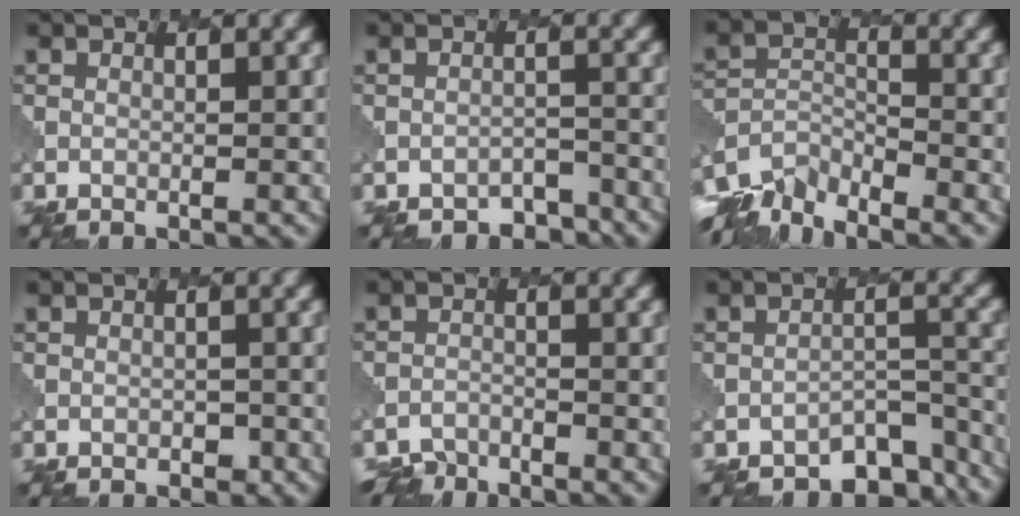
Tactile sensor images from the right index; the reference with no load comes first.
{"total": 2.9, "force": [-2.8, 0.6, 0.0], "torque": [-0.001, 0.000, -0.035]}
{"total": 6.0, "force": [-5.5, 1.9, 1.5], "torque": [-0.036, -0.011, -0.106]}
{"total": 0.7, "force": [-0.3, 0.6, 0.1], "torque": [-0.005, -0.002, -0.004]}
{"total": 2.7, "force": [-2.7, 0.2, -0.7], "torque": [0.002, -0.004, -0.052]}
{"total": 5.7, "force": [-4.7, 2.4, 2.2], "torque": [-0.023, -0.009, -0.067]}